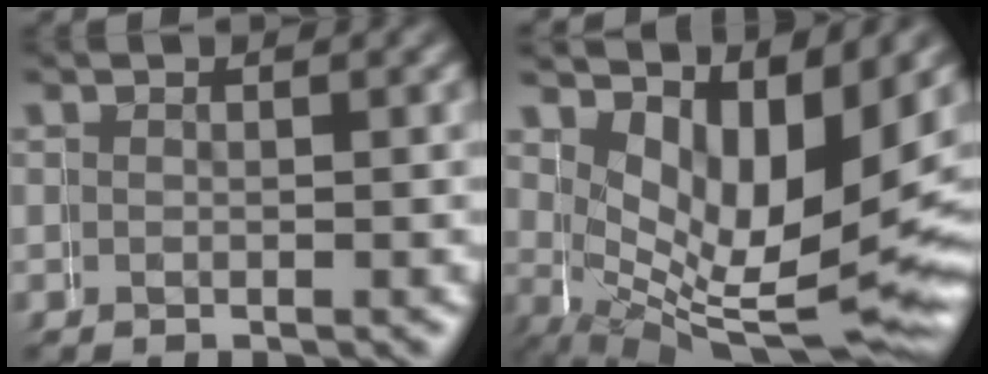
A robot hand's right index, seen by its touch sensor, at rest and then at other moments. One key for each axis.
{"total": 9.0, "fx": -0.1, "fy": 4.4, "fz": 7.8, "tx": -0.134, "ty": -0.059, "tz": 0.026}